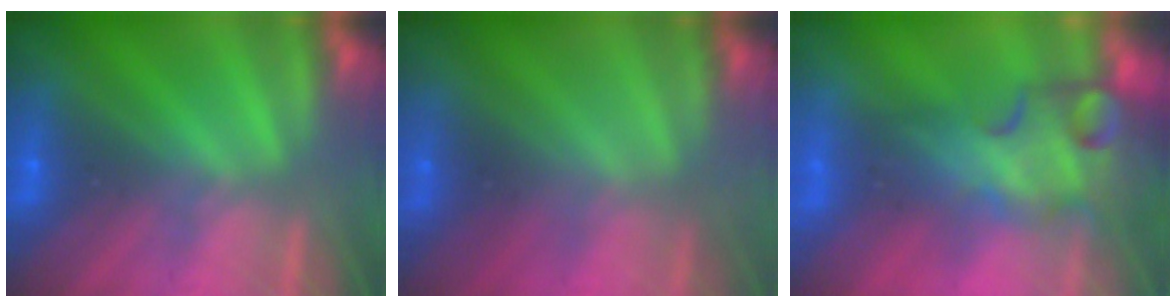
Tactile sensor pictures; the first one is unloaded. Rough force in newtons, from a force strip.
{"total": 2.2}
{"total": 7.5}